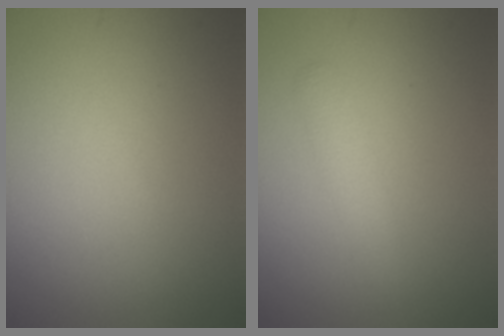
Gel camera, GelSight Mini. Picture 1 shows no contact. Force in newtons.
{"total": 1.1, "press": 1.1, "slide": 0.1}